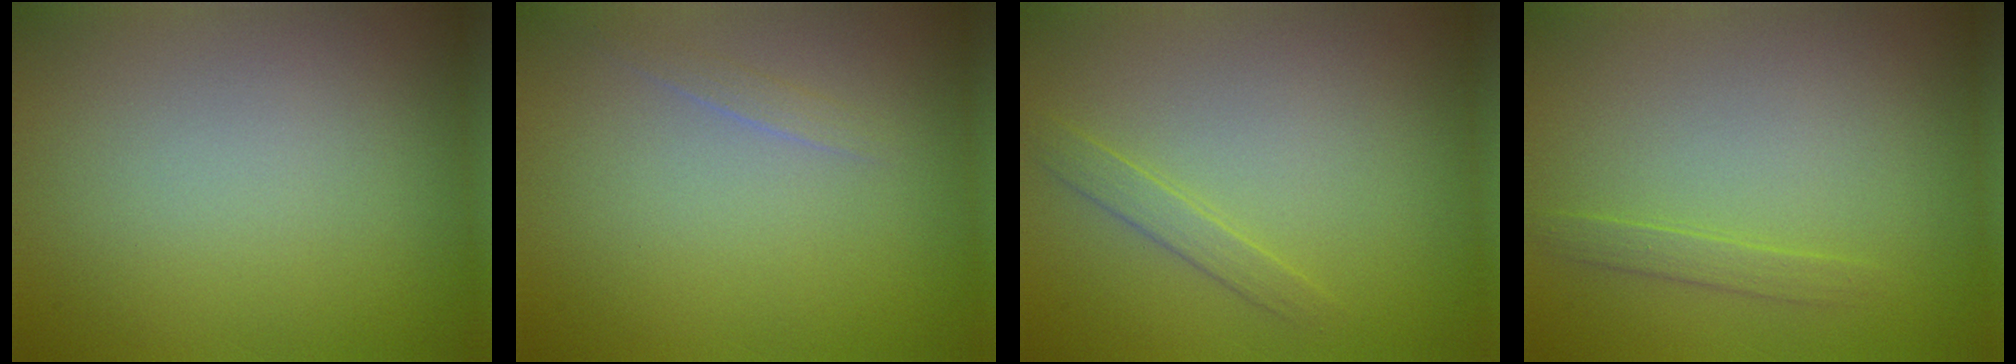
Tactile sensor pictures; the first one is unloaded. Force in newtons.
{"total": 0.8, "press": 0.8, "slide": 0.0}
{"total": 1.3, "press": 1.3, "slide": 0.0}
{"total": 1.1, "press": 1.1, "slide": 0.1}